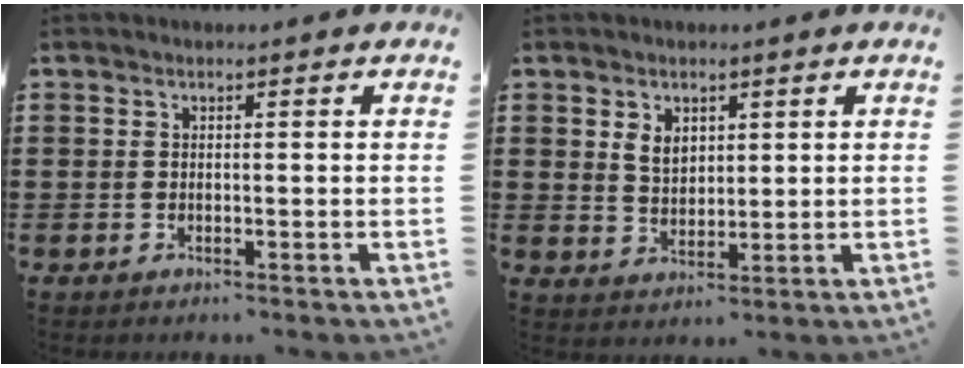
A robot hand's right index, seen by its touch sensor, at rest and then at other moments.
{"total": 3.5, "force": [1.7, 2.4, 1.8], "torque": [-0.044, 0.008, 0.030]}